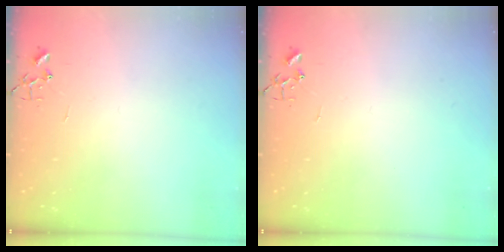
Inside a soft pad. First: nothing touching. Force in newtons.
{"total": 0.0}